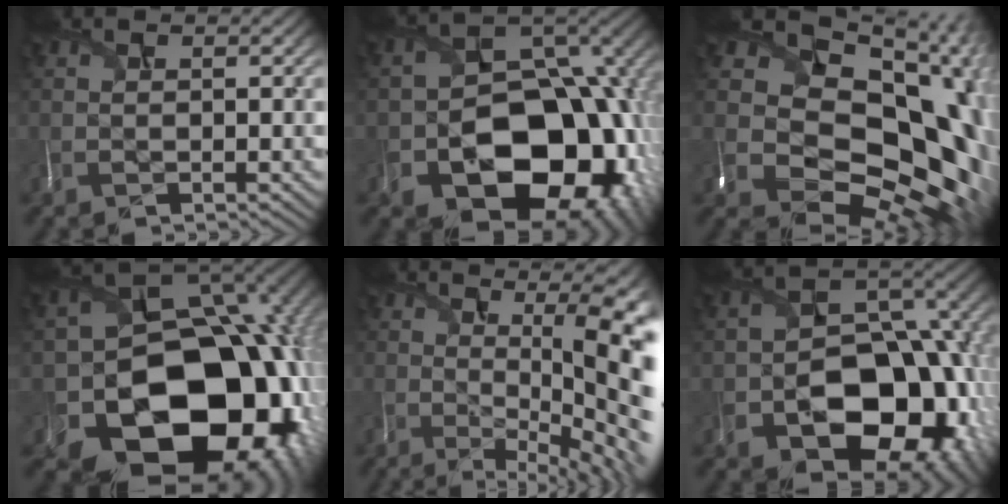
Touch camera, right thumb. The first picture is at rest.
{"total": 15.7, "force": [-6.5, 11.4, 8.6], "torque": [-0.133, -0.046, -0.084]}
{"total": 17.0, "force": [3.3, 12.9, 10.6], "torque": [-0.158, -0.035, 0.107]}
{"total": 20.3, "force": [-7.7, 15.5, 10.6], "torque": [-0.202, -0.062, -0.083]}
{"total": 16.1, "force": [0.3, 5.6, 15.1], "torque": [-0.197, 0.008, 0.040]}
{"total": 13.4, "force": [-5.5, 9.4, 7.7], "torque": [-0.113, -0.037, -0.083]}